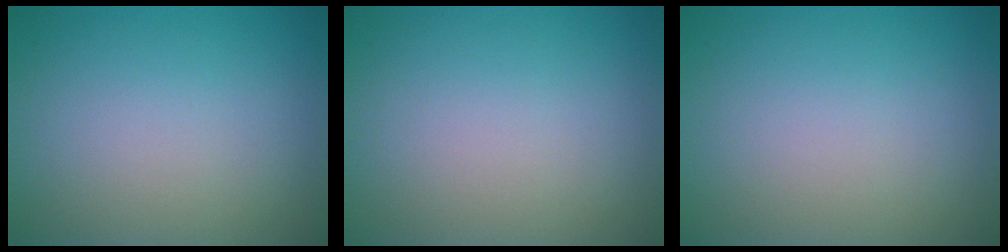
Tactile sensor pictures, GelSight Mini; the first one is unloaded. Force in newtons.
{"total": 0.0}
{"total": 0.0}